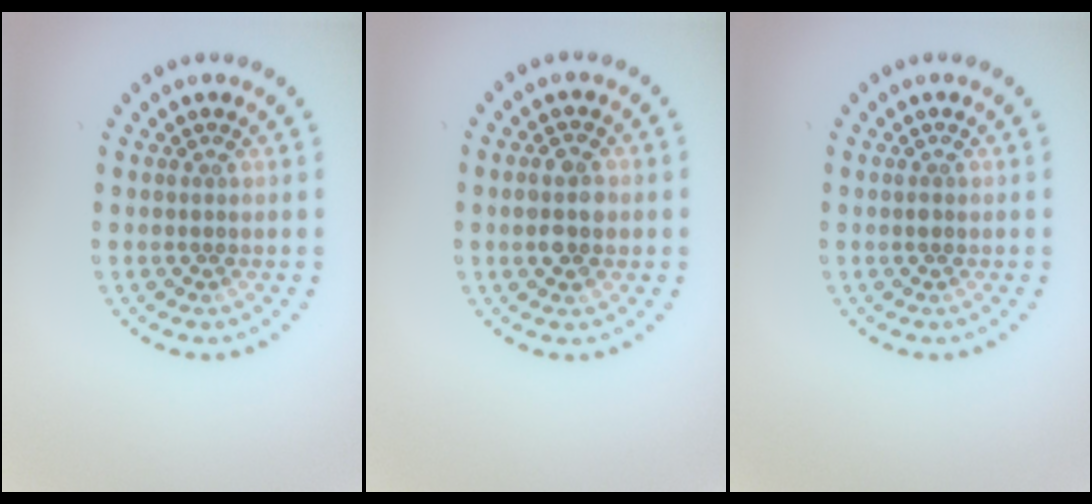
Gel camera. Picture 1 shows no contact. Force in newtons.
{"total": 2.8, "press": 2.8, "slide": 0.0}
{"total": 0.5, "press": 0.5, "slide": 0.1}